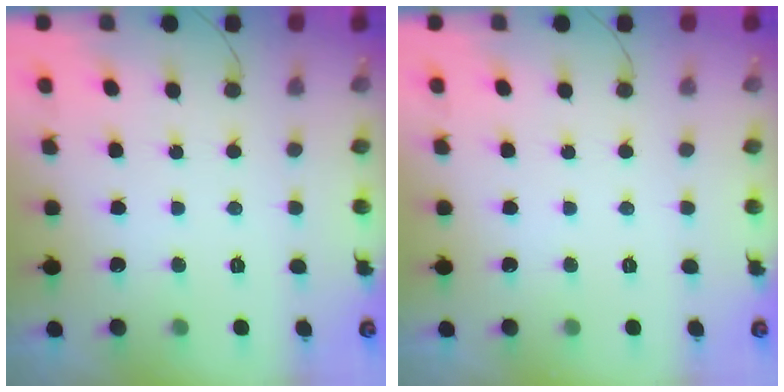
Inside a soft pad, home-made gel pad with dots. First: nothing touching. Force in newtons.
{"total": 0.0}